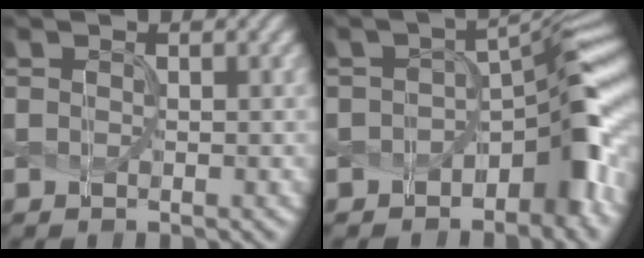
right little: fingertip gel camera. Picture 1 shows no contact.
{"total": 7.8, "force": [-2.4, 3.5, 6.5], "torque": [-0.070, 0.008, -0.049]}